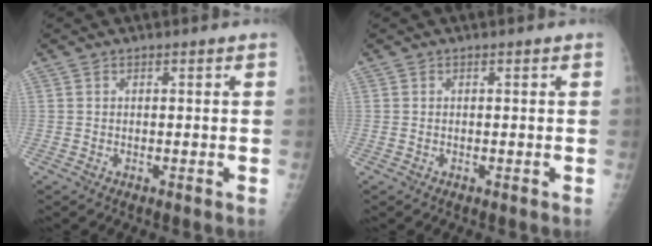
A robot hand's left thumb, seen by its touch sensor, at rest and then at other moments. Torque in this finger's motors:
{"motor_torque": [0.25, -0.39, 0.09, 0.08, -0.02]}